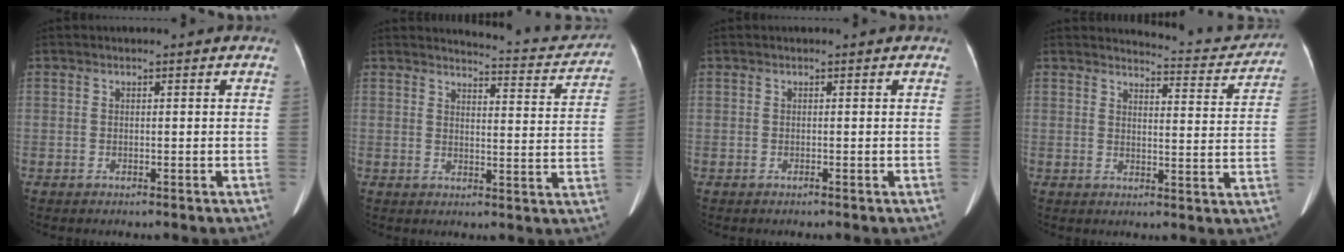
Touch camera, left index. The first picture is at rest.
{"total": 10.2, "force": [10.0, 1.2, 1.7], "torque": [-0.013, -0.027, 0.104]}
{"total": 0.0}
{"total": 9.3, "force": [9.2, 0.9, 0.7], "torque": [-0.003, -0.025, 0.098]}